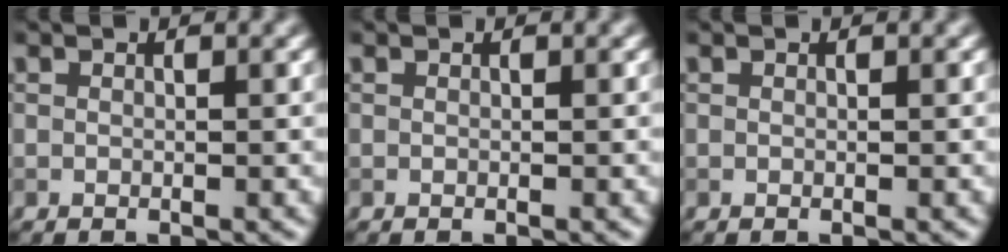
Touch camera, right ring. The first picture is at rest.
{"total": 0.0}
{"total": 0.0}